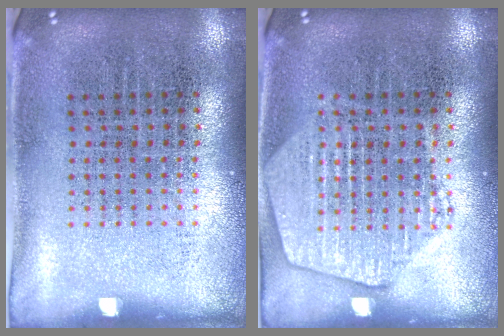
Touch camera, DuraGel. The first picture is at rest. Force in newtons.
{"total": 2.6, "press": 2.6, "slide": 0.3}